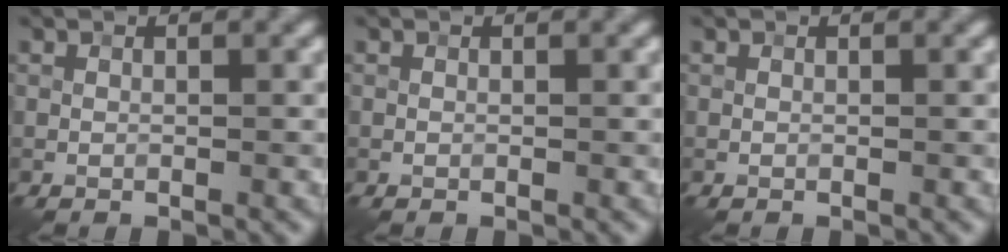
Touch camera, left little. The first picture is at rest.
{"total": 0.0}
{"total": 0.0}